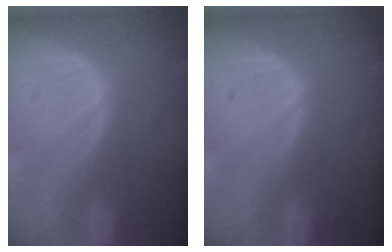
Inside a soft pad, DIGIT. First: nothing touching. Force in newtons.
{"total": 0.0}